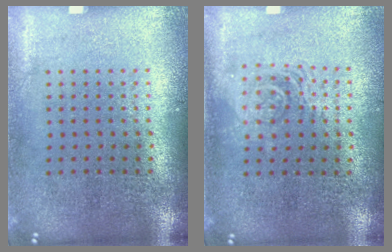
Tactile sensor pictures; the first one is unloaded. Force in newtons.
{"total": 1.4, "press": 1.2, "slide": 0.7}